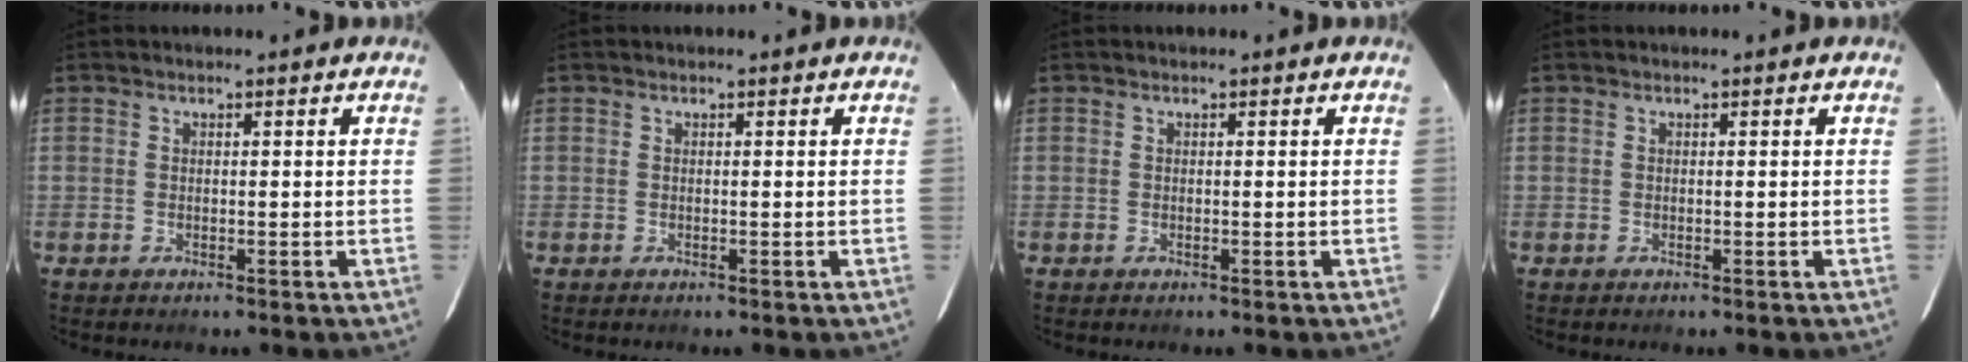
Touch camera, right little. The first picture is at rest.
{"total": 0.0}
{"total": 0.0}
{"total": 0.0}